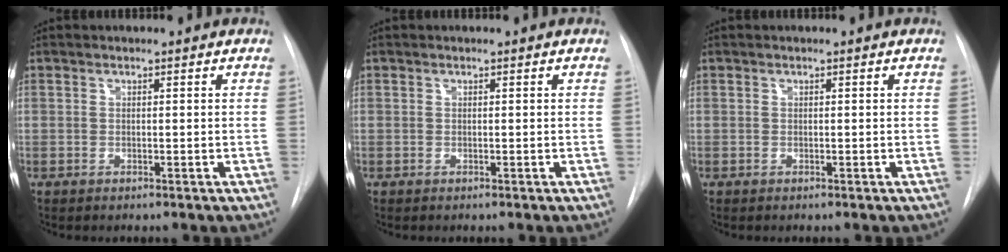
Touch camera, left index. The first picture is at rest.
{"total": 0.0}
{"total": 0.0}